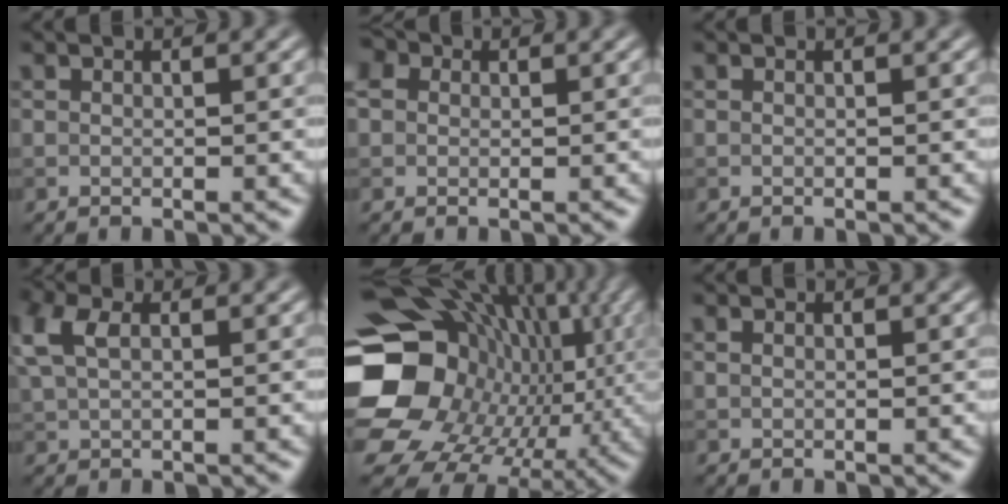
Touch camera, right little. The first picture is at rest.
{"total": 8.4, "force": [3.2, 6.3, 4.6], "torque": [-0.093, 0.035, 0.026]}
{"total": 0.0}
{"total": 3.9, "force": [1.3, 2.2, 3.0], "torque": [-0.083, 0.017, 0.020]}
{"total": 19.2, "force": [0.0, 16.1, 10.4], "torque": [-0.175, -0.019, 0.000]}
{"total": 0.0}